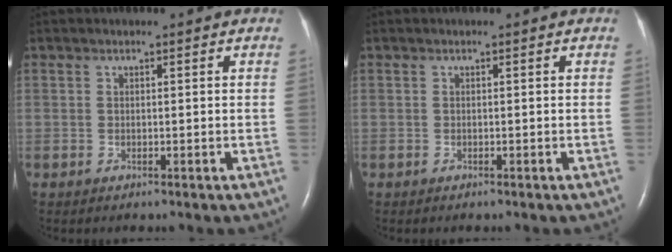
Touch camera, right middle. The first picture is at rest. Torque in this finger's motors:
{"motor_torque": [-0.41, 0.07, 0.00, -0.02]}